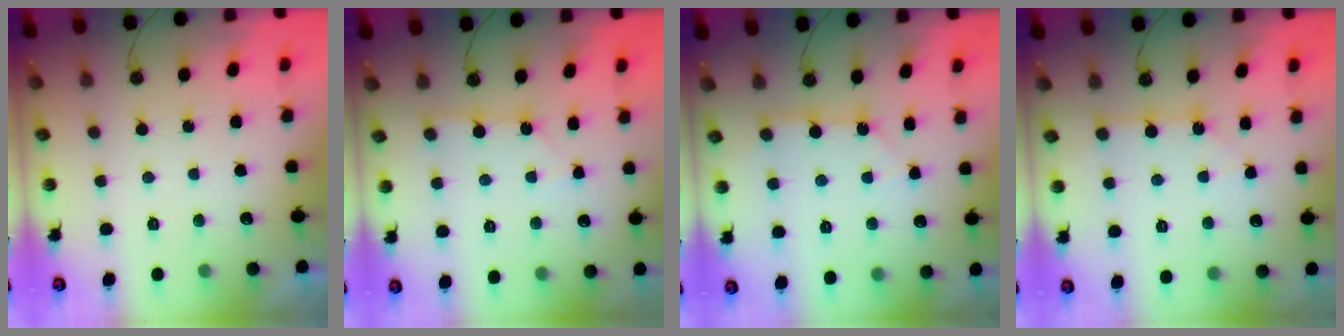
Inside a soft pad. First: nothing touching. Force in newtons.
{"total": 1.3, "press": 1.3, "slide": 0.2}
{"total": 3.5, "press": 3.4, "slide": 0.2}
{"total": 1.8, "press": 1.8, "slide": 0.3}